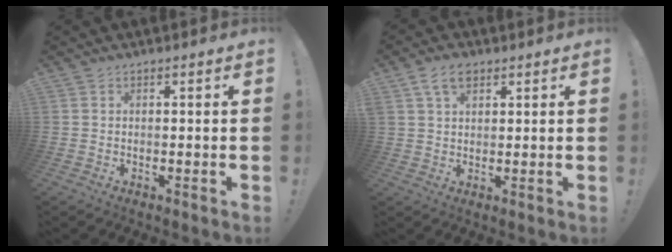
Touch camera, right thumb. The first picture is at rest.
{"total": 6.2, "force": [3.4, 3.6, 3.7], "torque": [-0.066, -0.004, 0.065]}